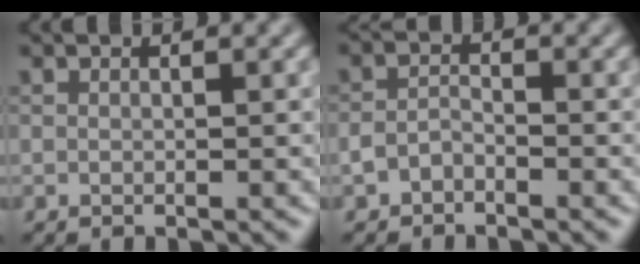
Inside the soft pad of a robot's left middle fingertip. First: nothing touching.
{"total": 1.4, "force": [-0.9, 0.7, 0.8], "torque": [-0.017, 0.005, -0.023]}